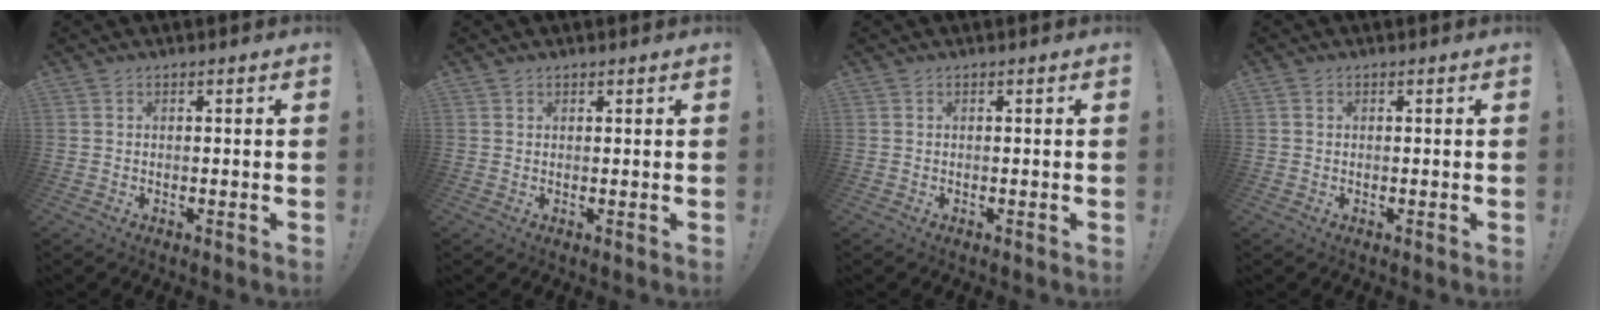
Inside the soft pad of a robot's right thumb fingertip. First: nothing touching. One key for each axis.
{"total": 0.7, "fx": 0.5, "fy": 0.4, "fz": 0.1, "tx": 0.001, "ty": -0.002, "tz": 0.010}
{"total": 0.0}
{"total": 0.6, "fx": 0.2, "fy": 0.5, "fz": 0.2, "tx": -0.003, "ty": 0.003, "tz": 0.003}